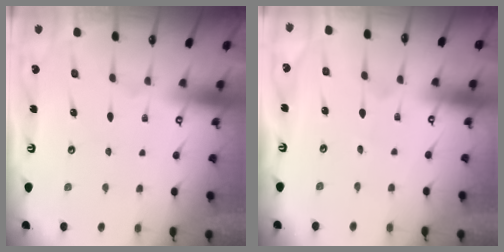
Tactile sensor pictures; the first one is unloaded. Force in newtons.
{"total": 0.6, "press": 0.6, "slide": 0.0}